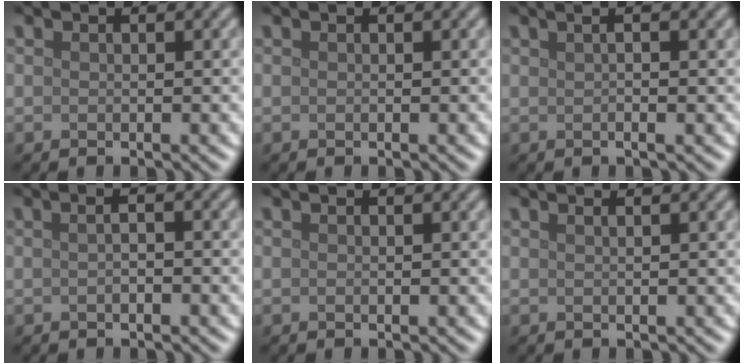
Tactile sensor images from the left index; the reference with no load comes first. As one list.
[{"total": 0.0}, {"total": 2.9, "force": [0.9, 1.1, 2.5], "torque": [-0.017, 0.008, -0.006]}, {"total": 2.1, "force": [0.4, 1.0, 1.9], "torque": [-0.017, 0.005, -0.014]}, {"total": 0.0}, {"total": 1.1, "force": [0.6, 0.5, 0.8], "torque": [-0.002, -0.001, -0.001]}]